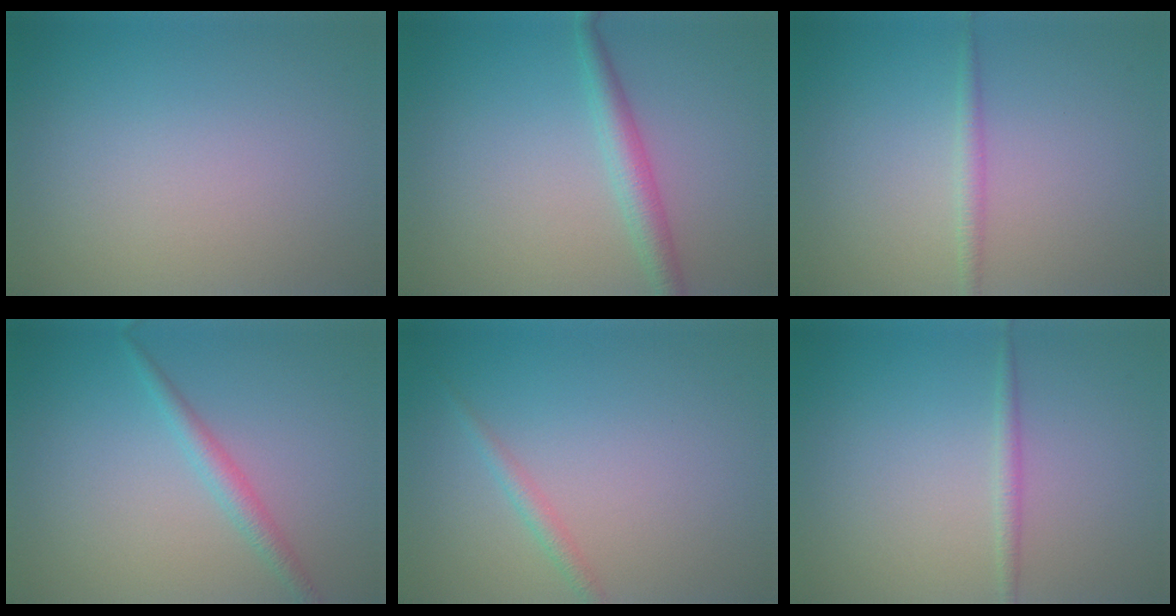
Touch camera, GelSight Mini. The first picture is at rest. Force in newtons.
{"total": 2.6, "press": 2.6, "slide": 0.1}
{"total": 1.3, "press": 1.3, "slide": 0.1}
{"total": 1.9, "press": 1.9, "slide": 0.1}
{"total": 1.3, "press": 1.3, "slide": 0.0}
{"total": 1.1, "press": 1.1, "slide": 0.0}